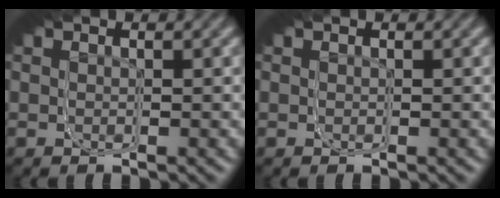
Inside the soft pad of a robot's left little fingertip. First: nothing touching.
{"total": 0.0}